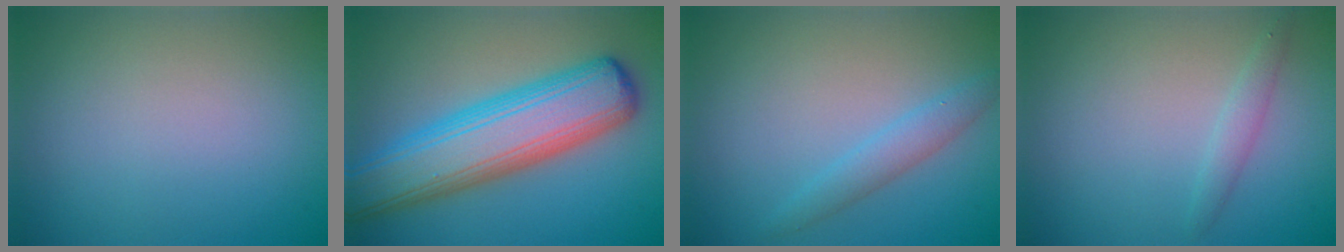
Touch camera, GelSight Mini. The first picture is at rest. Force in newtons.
{"total": 9.8, "press": 9.8, "slide": 0.5}
{"total": 2.0, "press": 2.0, "slide": 0.1}
{"total": 1.3, "press": 1.3, "slide": 0.1}